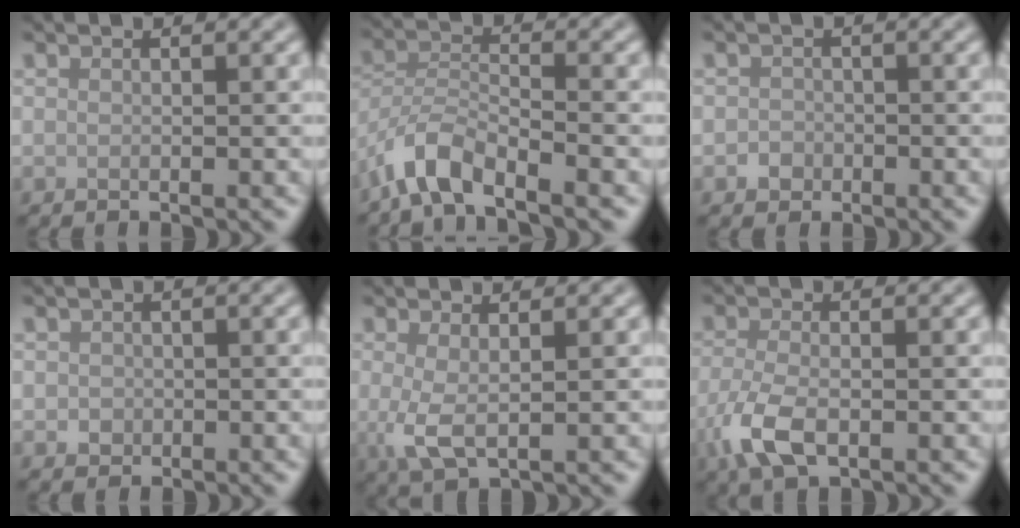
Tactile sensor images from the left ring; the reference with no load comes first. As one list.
[{"total": 4.7, "force": [-3.7, 1.3, 2.6], "torque": [-0.045, 0.004, -0.080]}, {"total": 1.2, "force": [-0.5, 1.1, 0.2], "torque": [0.006, -0.001, -0.011]}, {"total": 1.1, "force": [-0.1, 1.0, 0.2], "torque": [0.003, -0.006, -0.003]}, {"total": 2.7, "force": [0.2, 0.9, 2.5], "torque": [-0.052, -0.007, 0.006]}, {"total": 4.3, "force": [-1.7, 2.1, 3.3], "torque": [-0.084, -0.007, -0.037]}]